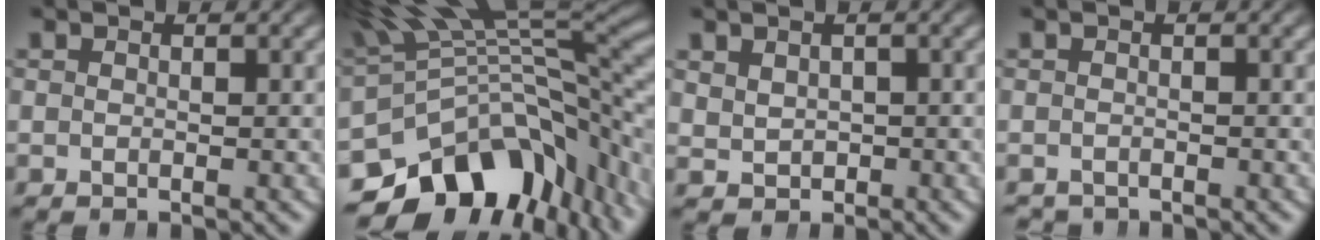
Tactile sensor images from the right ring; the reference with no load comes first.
{"total": 16.3, "force": [-3.5, 9.8, 12.5], "torque": [-0.195, -0.041, -0.029]}
{"total": 1.0, "force": [0.4, 0.9, 0.3], "torque": [-0.008, -0.014, 0.024]}
{"total": 1.6, "force": [-1.5, -0.1, -0.4], "torque": [0.002, -0.016, -0.019]}